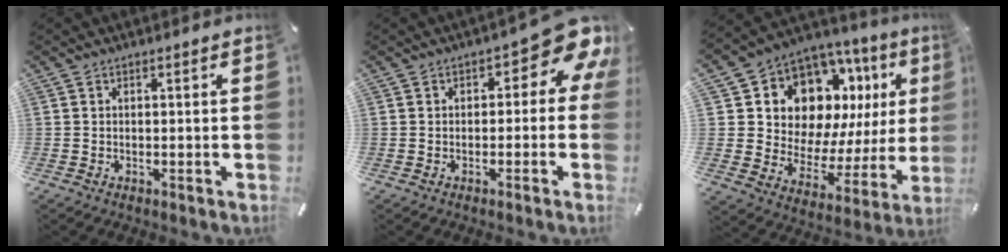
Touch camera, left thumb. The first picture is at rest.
{"total": 9.2, "force": [3.7, 4.5, 7.1], "torque": [-0.083, -0.030, 0.061]}
{"total": 13.2, "force": [7.6, 9.4, 5.1], "torque": [-0.084, -0.081, 0.142]}